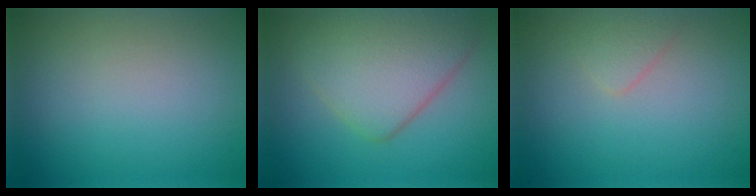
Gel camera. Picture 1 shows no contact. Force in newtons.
{"total": 6.3, "press": 6.3, "slide": 0.2}
{"total": 1.2, "press": 1.2, "slide": 0.1}